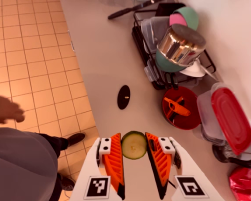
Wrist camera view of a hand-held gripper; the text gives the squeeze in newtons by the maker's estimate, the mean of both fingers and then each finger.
{"total": 7.5, "left": 7.7, "right": 7.4}